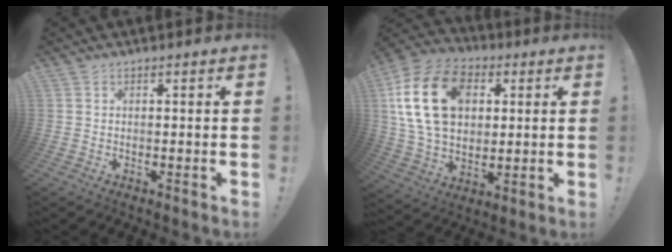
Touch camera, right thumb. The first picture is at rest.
{"total": 22.3, "force": [5.9, 15.7, 14.7], "torque": [-0.267, -0.009, 0.108]}